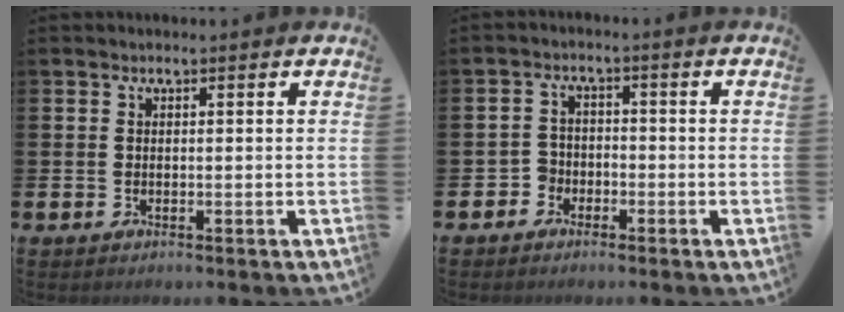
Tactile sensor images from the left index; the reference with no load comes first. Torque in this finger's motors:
{"motor_torque": [-0.28, 0.05, -0.05, -0.01]}